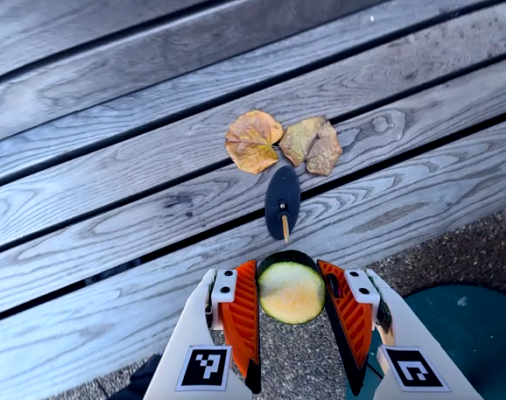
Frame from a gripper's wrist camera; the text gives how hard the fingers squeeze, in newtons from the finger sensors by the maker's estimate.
{"total": 9.7, "left": 9.2, "right": 10.1}